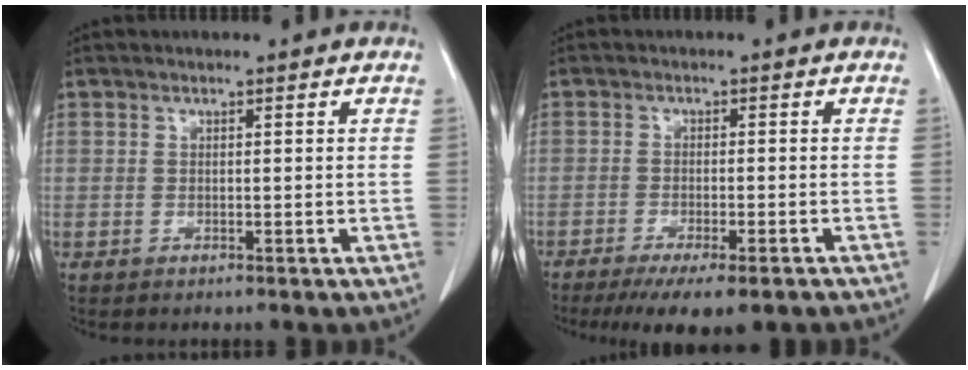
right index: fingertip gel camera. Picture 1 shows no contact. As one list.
[{"total": 10.8, "force": [-8.3, 2.2, 6.5], "torque": [-0.081, -0.013, -0.119]}]